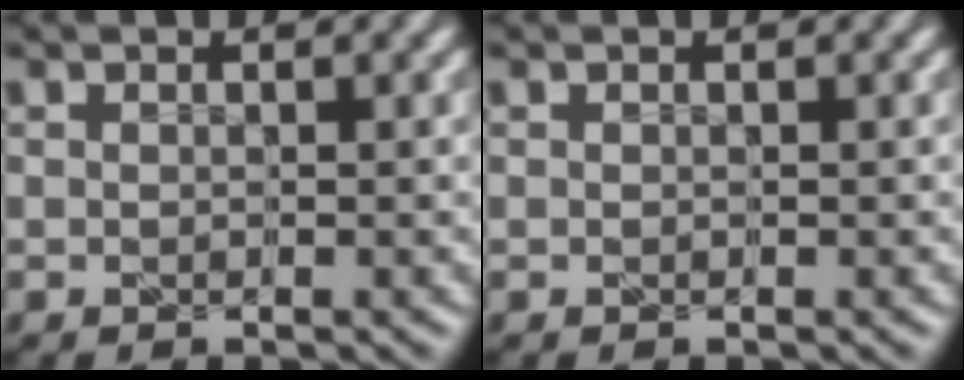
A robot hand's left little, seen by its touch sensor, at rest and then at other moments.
{"total": 0.0}